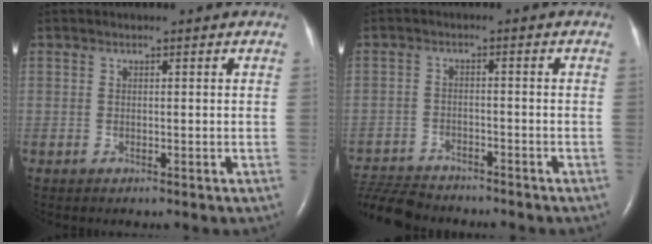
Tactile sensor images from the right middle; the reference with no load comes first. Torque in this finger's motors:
{"motor_torque": [0.20, -0.35, -0.04, 0.01]}